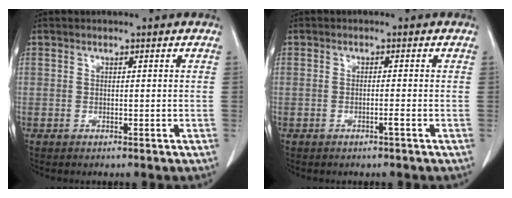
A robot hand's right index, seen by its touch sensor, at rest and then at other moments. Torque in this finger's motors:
{"motor_torque": [0.19, 0.00, 0.06, 0.03]}